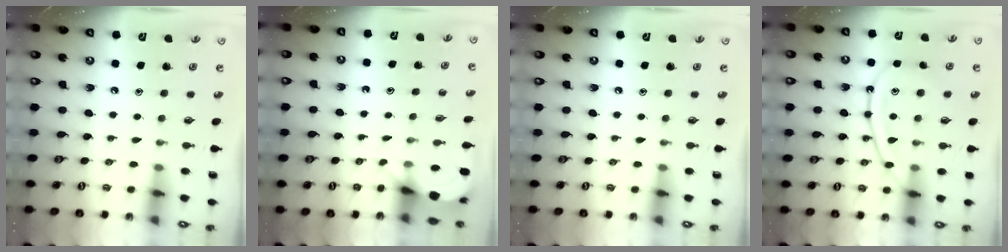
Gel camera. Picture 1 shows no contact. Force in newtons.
{"total": 4.9, "press": 4.9, "slide": 0.4}
{"total": 0.0}
{"total": 13.7, "press": 13.6, "slide": 1.5}